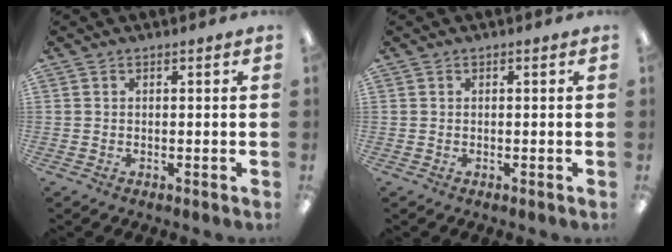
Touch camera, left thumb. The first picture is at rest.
{"total": 0.0}